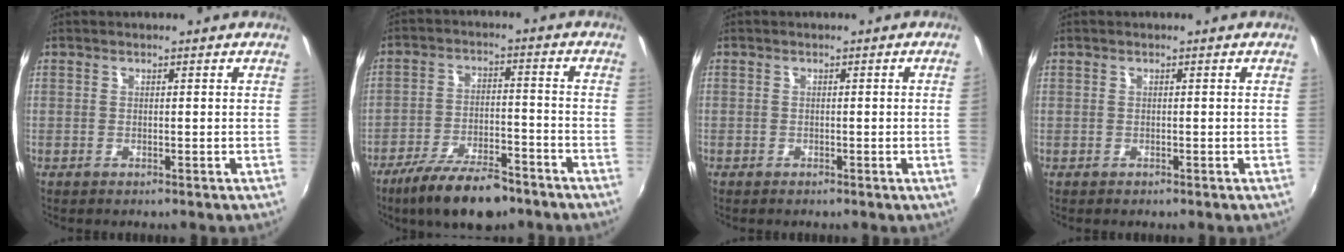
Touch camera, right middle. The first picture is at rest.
{"total": 13.5, "force": [-10.1, 4.3, 7.8], "torque": [-0.163, -0.019, -0.169]}
{"total": 1.3, "force": [-0.1, -0.8, 1.1], "torque": [-0.008, -0.013, -0.002]}
{"total": 0.5, "force": [-0.2, 0.5, -0.1], "torque": [0.001, -0.002, -0.004]}